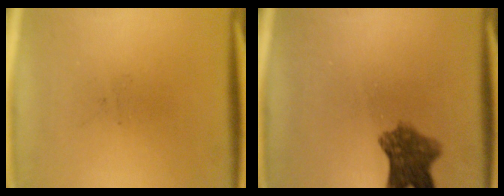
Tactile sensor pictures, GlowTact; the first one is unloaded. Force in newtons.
{"total": 7.0}